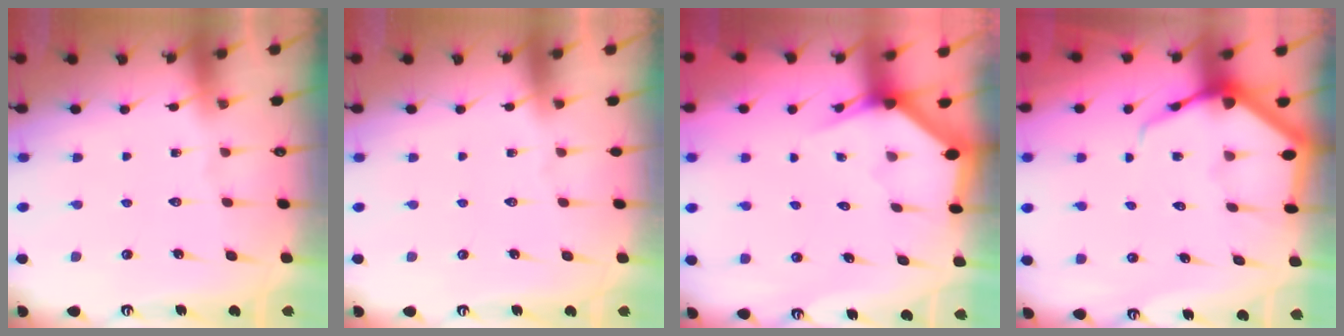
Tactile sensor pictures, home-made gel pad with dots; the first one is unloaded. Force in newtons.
{"total": 0.0}
{"total": 2.9, "press": 2.9, "slide": 0.1}
{"total": 6.2, "press": 6.1, "slide": 0.8}